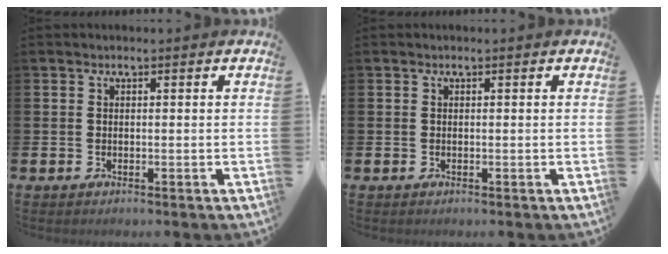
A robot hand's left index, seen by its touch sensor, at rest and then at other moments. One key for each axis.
{"total": 0.0}